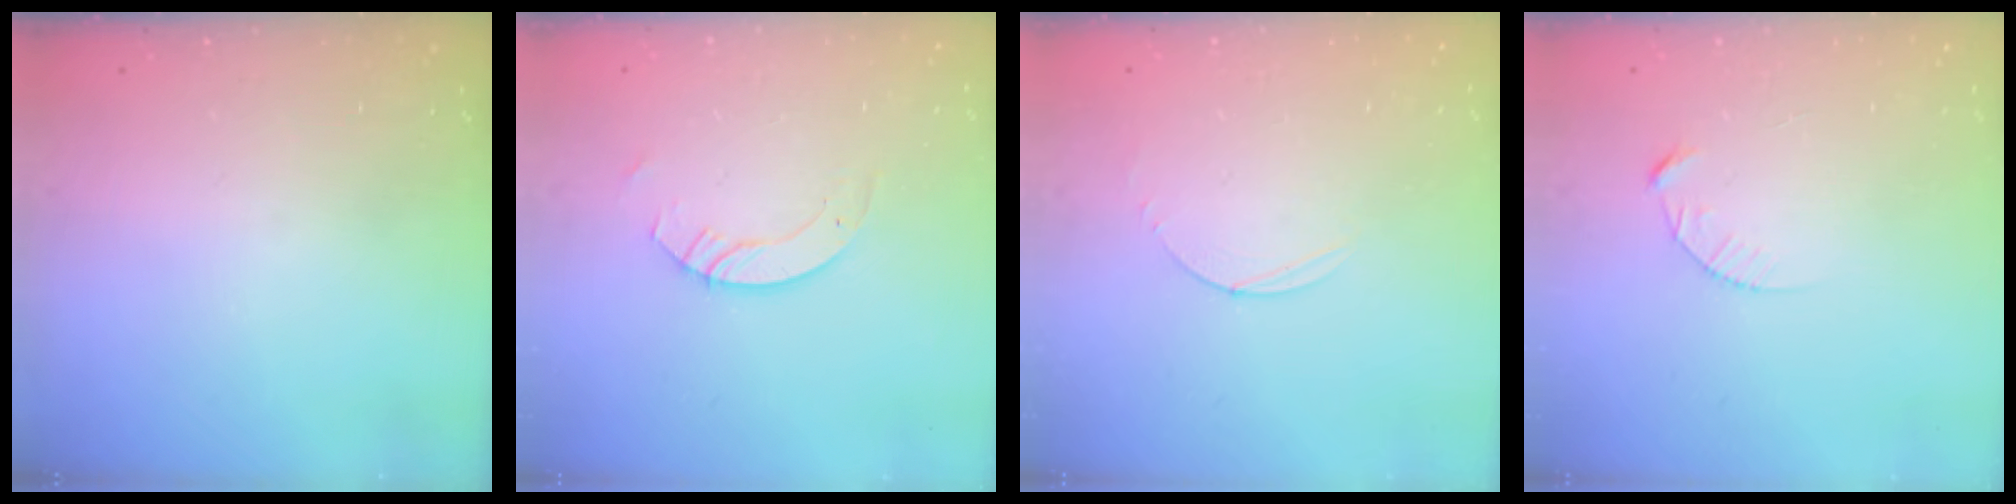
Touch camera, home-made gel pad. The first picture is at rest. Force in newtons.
{"total": 4.8, "press": 4.8, "slide": 0.4}
{"total": 3.0, "press": 3.0, "slide": 0.3}
{"total": 3.7, "press": 3.7, "slide": 0.4}